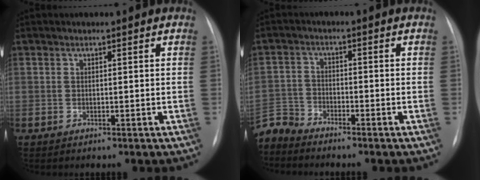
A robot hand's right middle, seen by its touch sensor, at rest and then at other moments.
{"total": 4.6, "force": [-4.5, 0.3, -0.2], "torque": [0.006, -0.008, -0.090]}